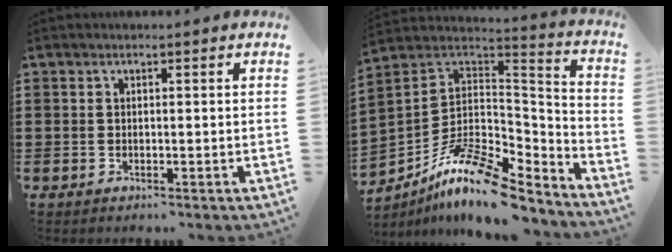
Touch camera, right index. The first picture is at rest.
{"total": 14.2, "force": [-9.5, 4.6, 9.4], "torque": [-0.185, 0.023, -0.177]}